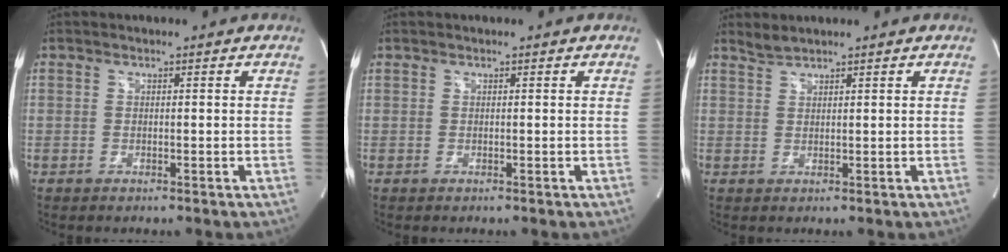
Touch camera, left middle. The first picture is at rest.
{"total": 0.0}
{"total": 1.6, "force": [1.6, -0.2, 0.2], "torque": [-0.005, 0.006, 0.037]}